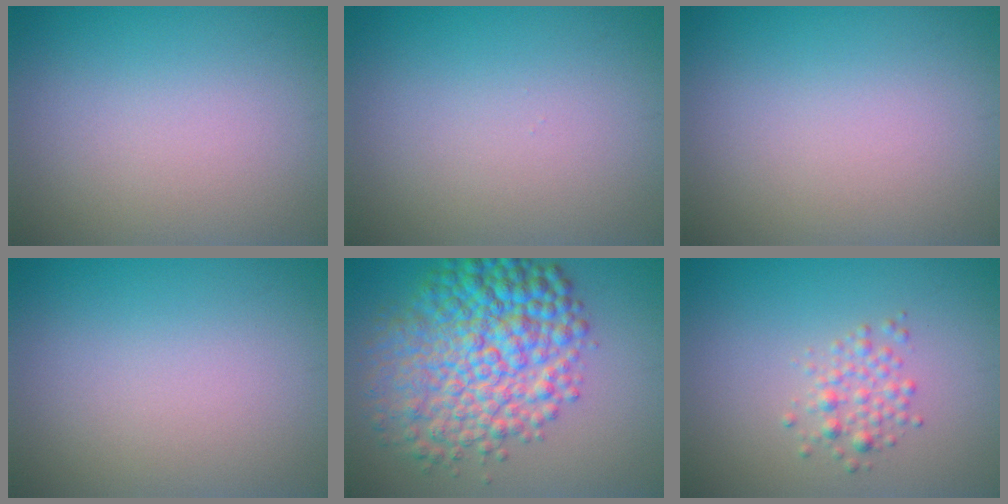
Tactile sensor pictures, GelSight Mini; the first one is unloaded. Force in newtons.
{"total": 0.0}
{"total": 0.0}
{"total": 0.0}
{"total": 9.7, "press": 9.7, "slide": 0.2}
{"total": 1.9, "press": 1.9, "slide": 0.1}